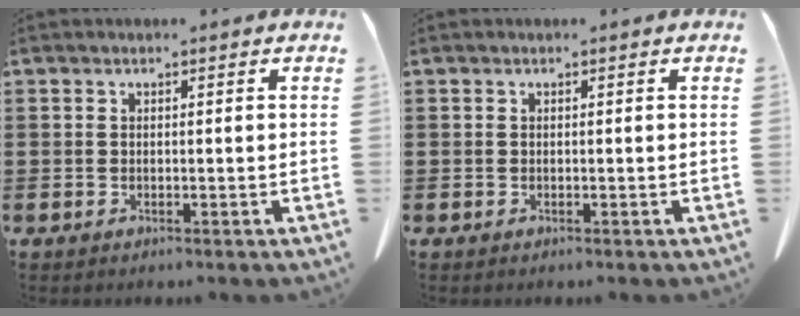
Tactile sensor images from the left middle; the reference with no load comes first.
{"total": 0.0}